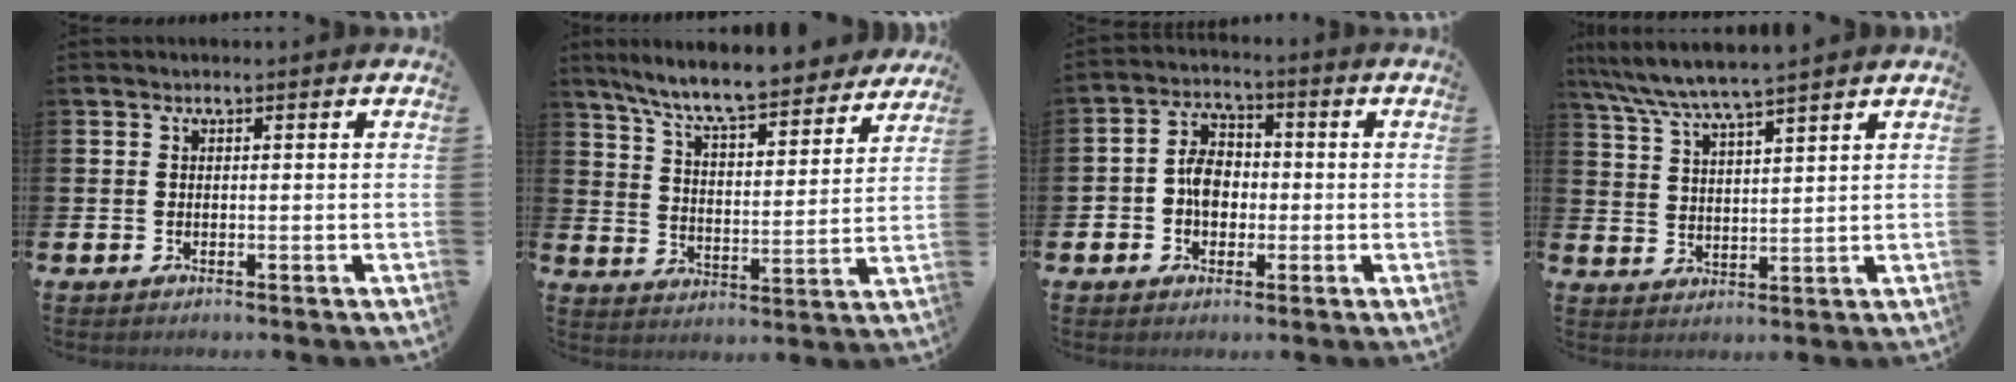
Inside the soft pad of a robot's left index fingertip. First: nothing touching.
{"total": 8.9, "force": [8.2, 0.9, 3.3], "torque": [-0.095, -0.059, 0.140]}
{"total": 5.2, "force": [-0.5, 4.0, 3.2], "torque": [-0.053, 0.008, -0.016]}
{"total": 6.0, "force": [5.7, -0.1, 2.0], "torque": [-0.062, -0.028, 0.100]}